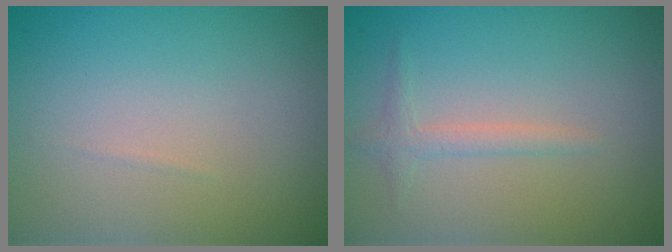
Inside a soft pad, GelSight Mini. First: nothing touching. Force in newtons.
{"total": 1.3, "press": 1.3, "slide": 0.0}